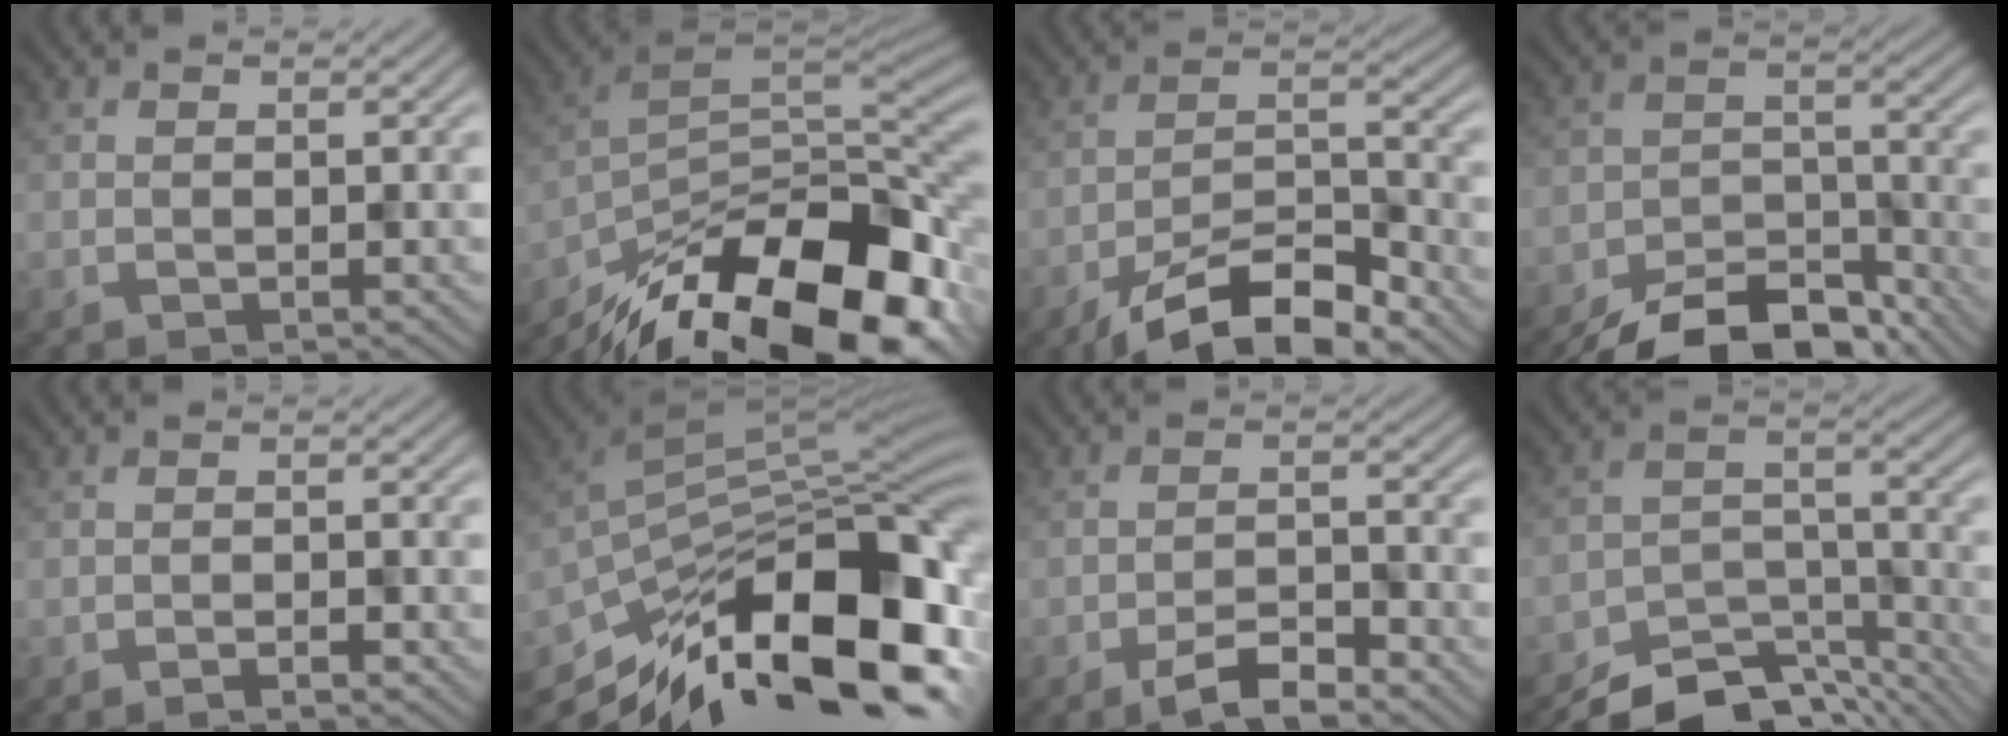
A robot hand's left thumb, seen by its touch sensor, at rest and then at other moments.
{"total": 19.2, "force": [-12.7, 7.6, 12.2], "torque": [-0.216, -0.033, -0.203]}
{"total": 11.6, "force": [-8.3, 3.5, 7.3], "torque": [-0.126, 0.003, -0.161]}
{"total": 12.3, "force": [-10.3, 4.9, 4.8], "torque": [-0.076, -0.017, -0.164]}
{"total": 1.5, "force": [-1.1, 0.2, 1.0], "torque": [-0.016, 0.005, -0.020]}
{"total": 17.9, "force": [-9.3, 7.1, 13.5], "torque": [-0.234, -0.003, -0.165]}
{"total": 4.7, "force": [-3.4, 1.2, 3.0], "torque": [-0.055, 0.006, -0.065]}
{"total": 10.9, "force": [-9.4, 3.8, 3.9], "torque": [-0.061, -0.003, -0.152]}